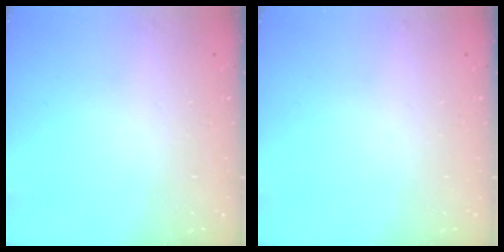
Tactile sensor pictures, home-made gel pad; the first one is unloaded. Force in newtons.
{"total": 0.0}